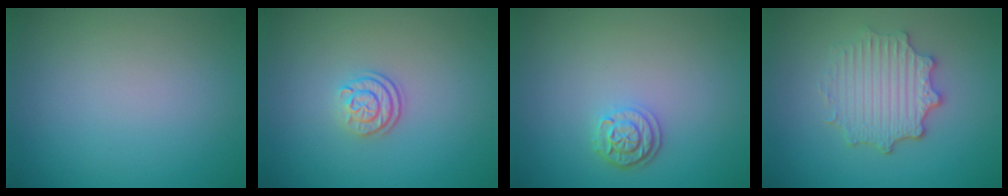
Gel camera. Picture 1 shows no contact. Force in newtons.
{"total": 2.5, "press": 1.8, "slide": 1.6}
{"total": 2.4, "press": 2.1, "slide": 1.2}
{"total": 4.4, "press": 3.7, "slide": 2.5}